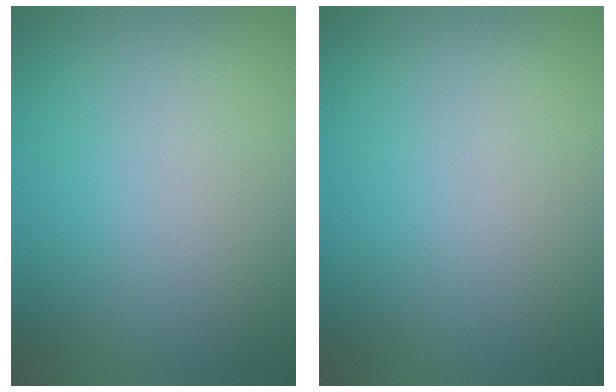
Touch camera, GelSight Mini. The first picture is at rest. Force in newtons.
{"total": 0.0}